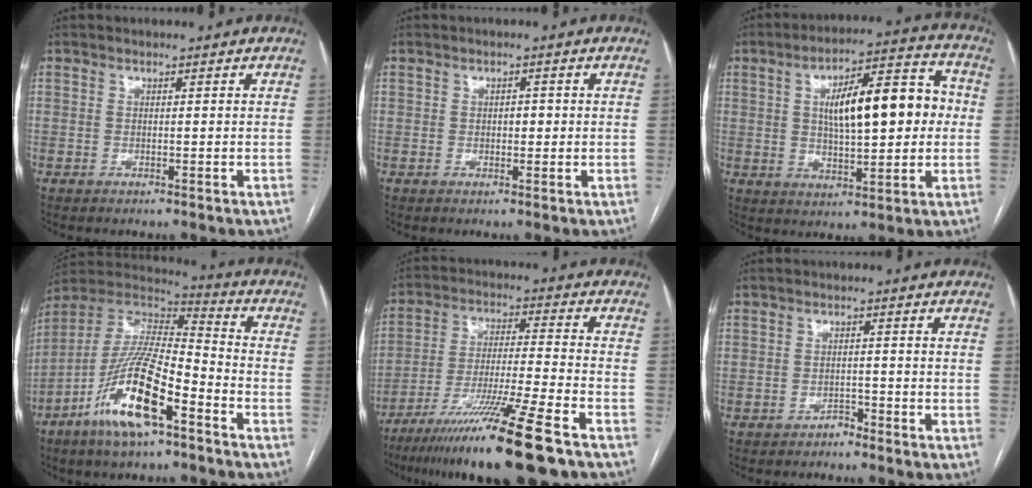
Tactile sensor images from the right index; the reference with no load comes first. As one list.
[{"total": 1.4, "force": [0.0, 0.9, 1.1], "torque": [-0.012, 0.003, 0.001]}, {"total": 14.9, "force": [1.8, 4.8, 14.0], "torque": [-0.213, 0.038, 0.030]}, {"total": 16.6, "force": [-8.4, 3.7, 13.8], "torque": [-0.276, -0.007, -0.151]}, {"total": 17.4, "force": [-11.9, -0.9, 12.6], "torque": [-0.218, -0.040, -0.204]}, {"total": 1.4, "force": [-1.2, 0.6, 0.0], "torque": [0.005, 0.004, -0.022]}]